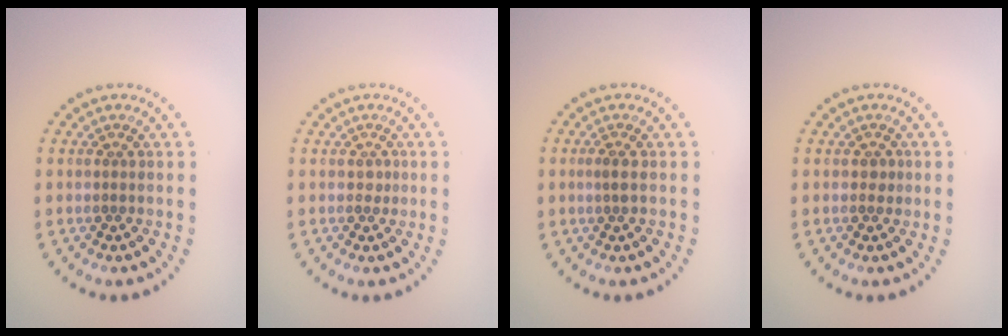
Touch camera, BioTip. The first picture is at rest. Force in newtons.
{"total": 0.6, "press": 0.5, "slide": 0.3}
{"total": 0.8, "press": 0.5, "slide": 0.6}
{"total": 0.7, "press": 0.7, "slide": 0.3}